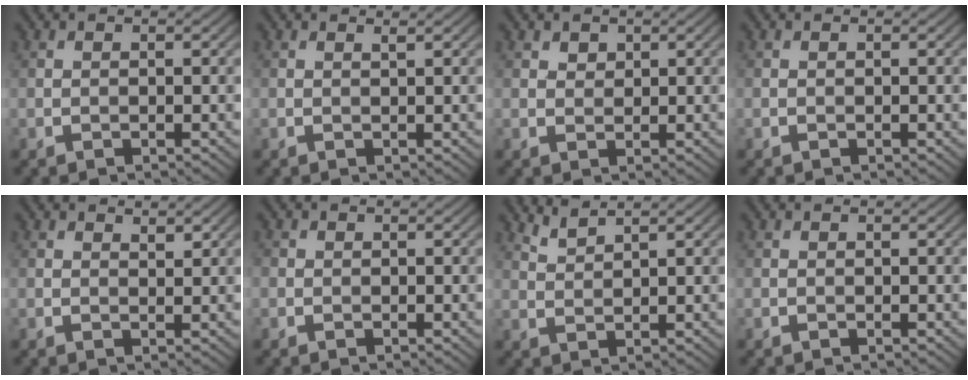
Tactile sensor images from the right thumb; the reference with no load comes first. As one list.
[{"total": 0.6, "force": [0.5, -0.1, 0.3], "torque": [-0.006, 0.001, 0.008]}, {"total": 1.4, "force": [1.0, 1.0, 0.4], "torque": [-0.007, -0.002, 0.019]}, {"total": 0.0}, {"total": 1.5, "force": [1.2, 0.5, 0.7], "torque": [-0.015, -0.004, 0.021]}, {"total": 0.5, "force": [-0.1, 0.5, 0.1], "torque": [0.002, -0.003, -0.004]}, {"total": 2.5, "force": [2.2, 0.3, 1.1], "torque": [-0.027, 0.005, 0.049]}, {"total": 0.0}]